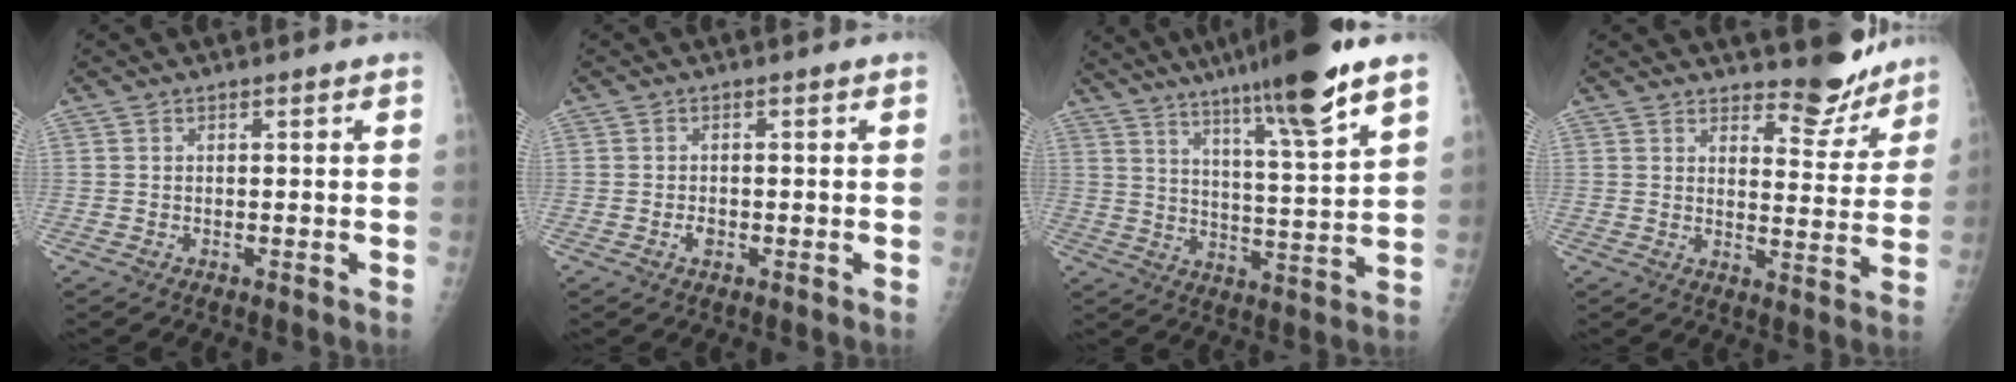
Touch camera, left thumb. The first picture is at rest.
{"total": 1.3, "force": [-0.4, 0.9, 0.9], "torque": [-0.013, 0.001, -0.005]}
{"total": 16.7, "force": [11.4, 0.2, 12.1], "torque": [-0.186, -0.047, 0.177]}
{"total": 8.6, "force": [7.7, 3.0, 2.3], "torque": [0.000, -0.072, 0.102]}